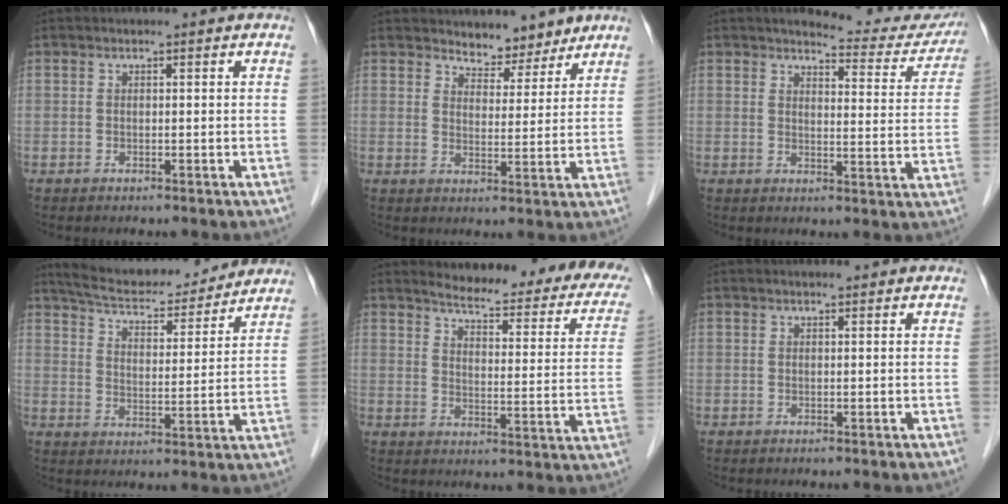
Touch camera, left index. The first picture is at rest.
{"total": 5.1, "force": [4.6, 2.1, 0.6], "torque": [-0.005, -0.001, 0.067]}
{"total": 11.7, "force": [11.2, 2.5, 2.2], "torque": [-0.005, -0.032, 0.115]}
{"total": 17.3, "force": [16.1, 2.8, 5.8], "torque": [-0.089, 0.009, 0.236]}
{"total": 21.3, "force": [18.8, 4.5, 9.0], "torque": [-0.095, -0.058, 0.207]}
{"total": 1.1, "force": [1.0, 0.1, 0.5], "torque": [-0.010, 0.010, 0.017]}